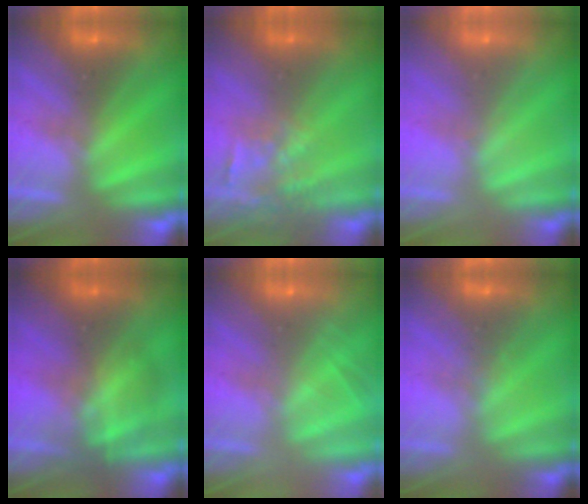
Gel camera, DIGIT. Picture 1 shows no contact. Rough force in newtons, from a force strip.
{"total": 3.8}
{"total": 1.6}
{"total": 2.9}
{"total": 2.0}
{"total": 2.2}